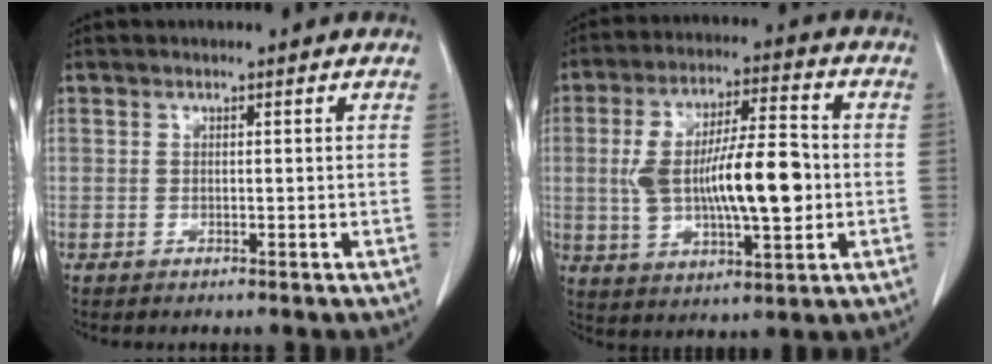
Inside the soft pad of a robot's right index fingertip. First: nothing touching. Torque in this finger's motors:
{"motor_torque": [0.72, -0.03, 0.59, 0.21]}